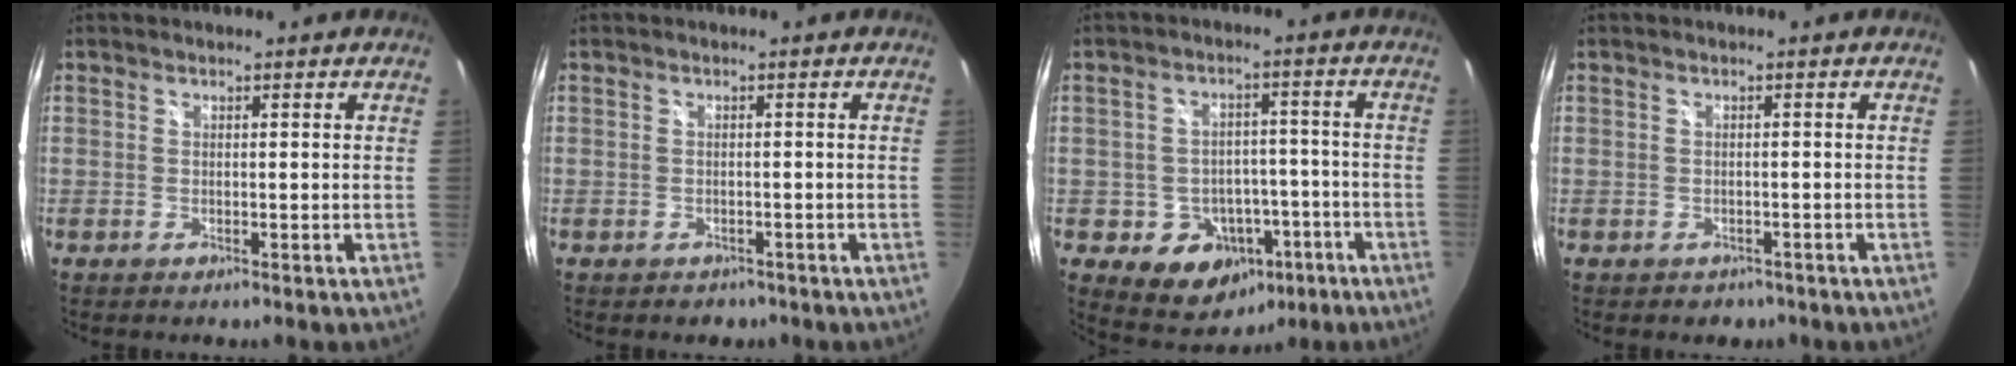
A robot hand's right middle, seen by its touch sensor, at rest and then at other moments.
{"total": 2.4, "force": [-1.6, 1.7, 0.5], "torque": [-0.013, -0.005, -0.020]}
{"total": 11.1, "force": [-4.9, 8.9, 4.6], "torque": [-0.094, 0.027, -0.042]}
{"total": 2.8, "force": [-1.8, 2.1, 0.7], "torque": [-0.016, -0.006, -0.021]}